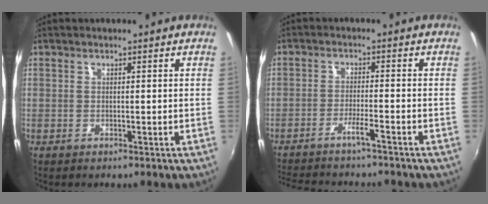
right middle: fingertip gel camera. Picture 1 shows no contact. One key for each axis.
{"total": 7.4, "fx": -6.6, "fy": -0.3, "fz": 3.4, "tx": -0.078, "ty": -0.004, "tz": -0.108}